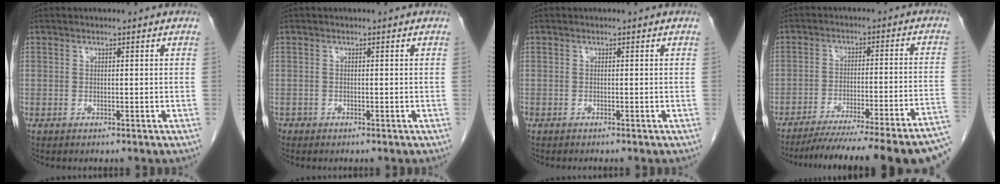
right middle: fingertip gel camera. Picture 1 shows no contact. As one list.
[{"total": 0.8, "force": [-0.6, 0.5, 0.1], "torque": [-0.006, 0.002, -0.012]}, {"total": 1.0, "force": [-0.9, 0.2, 0.3], "torque": [-0.010, -0.003, -0.015]}, {"total": 23.3, "force": [-19.3, -0.2, 13.0], "torque": [-0.113, -0.025, -0.263]}]